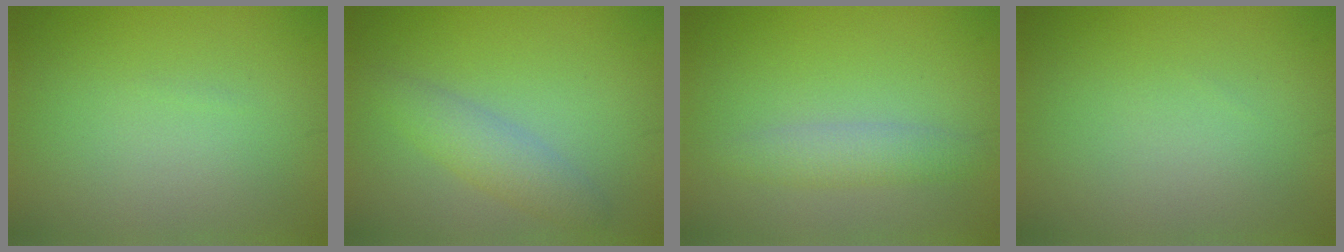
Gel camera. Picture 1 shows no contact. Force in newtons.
{"total": 2.7, "press": 2.7, "slide": 0.1}
{"total": 2.2, "press": 2.2, "slide": 0.1}
{"total": 0.0}